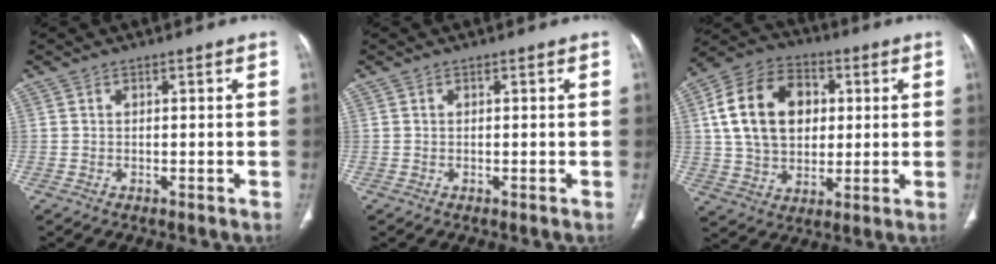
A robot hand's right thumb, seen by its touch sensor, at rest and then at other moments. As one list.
[{"total": 0.0}, {"total": 18.0, "force": [3.5, 13.1, 11.9], "torque": [-0.188, 0.013, 0.064]}]